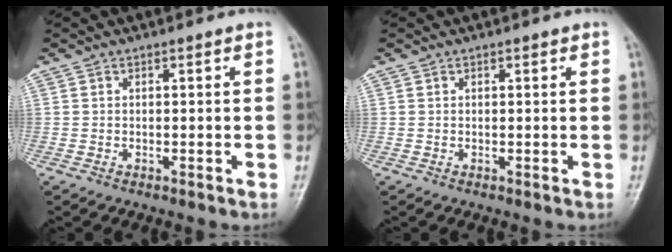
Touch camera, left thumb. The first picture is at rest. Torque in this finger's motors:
{"motor_torque": [-0.19, -0.10, -0.21, -0.14, 0.03]}